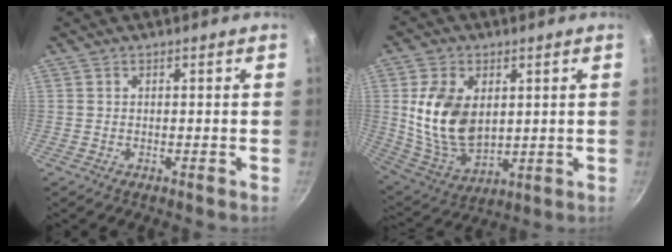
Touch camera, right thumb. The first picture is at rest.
{"total": 14.8, "force": [2.4, 9.8, 10.9], "torque": [-0.187, -0.027, 0.060]}